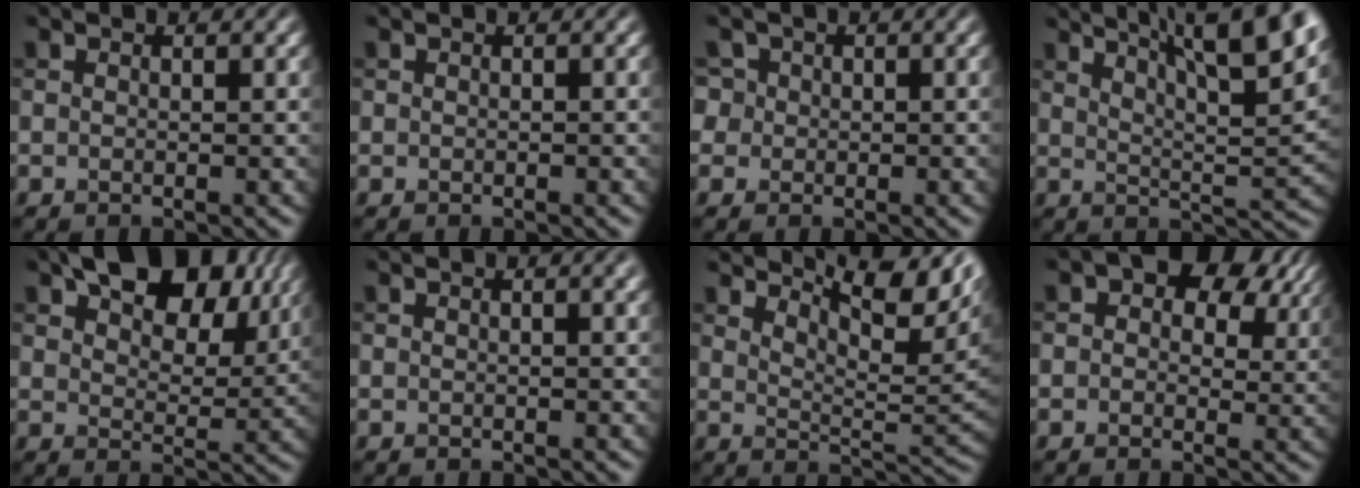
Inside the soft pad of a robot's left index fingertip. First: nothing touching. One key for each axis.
{"total": 0.0}
{"total": 3.3, "fx": 1.0, "fy": 2.9, "fz": 1.1, "tx": -0.032, "ty": 0.015, "tz": 0.009}
{"total": 11.8, "fx": 7.5, "fy": 3.1, "fz": 8.6, "tx": -0.096, "ty": 0.029, "tz": 0.087}
{"total": 10.6, "fx": 6.3, "fy": 5.4, "fz": 6.5, "tx": -0.100, "ty": 0.011, "tz": 0.102}
{"total": 1.6, "fx": 0.9, "fy": 0.3, "fz": 1.3, "tx": -0.010, "ty": 0.003, "tz": 0.012}
{"total": 7.3, "fx": 4.8, "fy": 1.5, "fz": 5.3, "tx": -0.079, "ty": 0.003, "tz": 0.082}
{"total": 8.9, "fx": 4.0, "fy": 5.2, "fz": 5.9, "tx": -0.068, "ty": 0.004, "tz": 0.056}